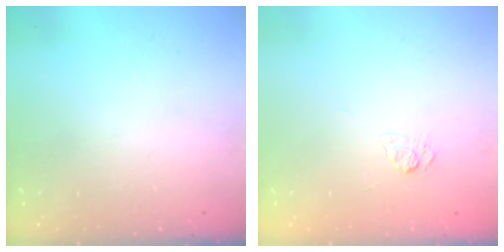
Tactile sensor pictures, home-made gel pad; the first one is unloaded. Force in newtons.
{"total": 4.0, "press": 3.7, "slide": 1.5}